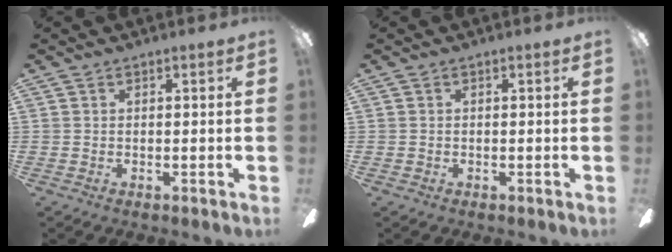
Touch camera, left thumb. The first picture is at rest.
{"total": 0.6, "force": [-0.3, 0.5, 0.1], "torque": [-0.002, 0.005, -0.007]}